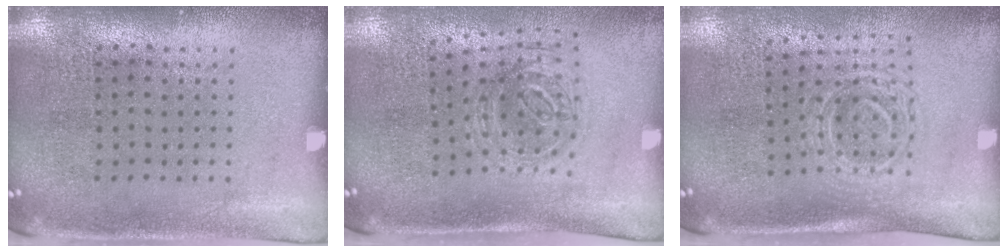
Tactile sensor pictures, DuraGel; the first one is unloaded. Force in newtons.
{"total": 1.1, "press": 1.1, "slide": 0.3}
{"total": 1.6, "press": 1.3, "slide": 1.0}